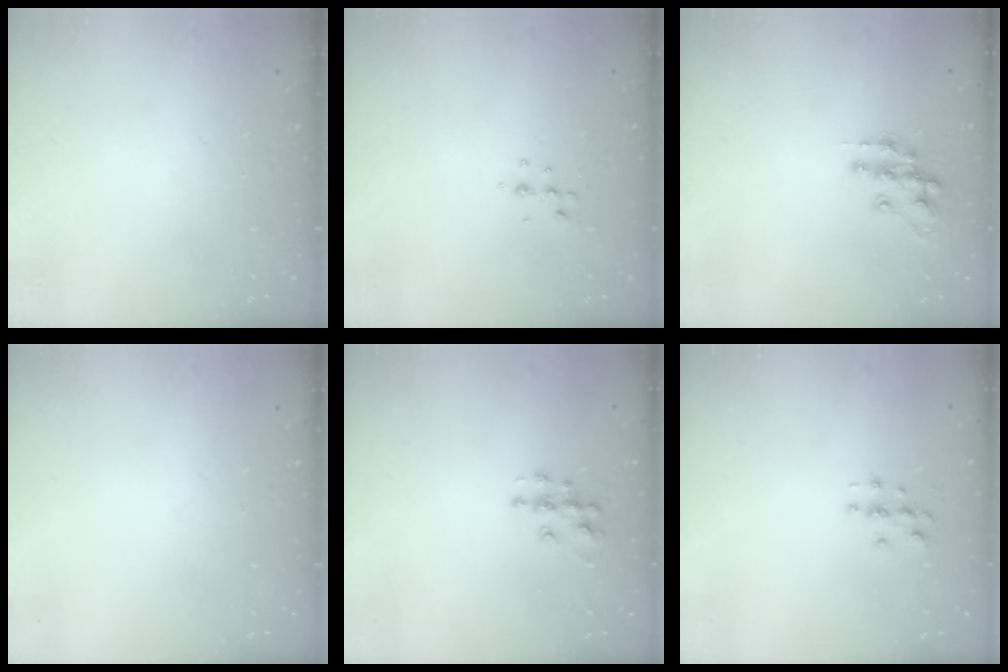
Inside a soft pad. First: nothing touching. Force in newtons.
{"total": 3.8, "press": 3.6, "slide": 1.4}
{"total": 11.5, "press": 11.5, "slide": 0.7}
{"total": 0.0}
{"total": 7.9, "press": 7.9, "slide": 0.3}
{"total": 2.8, "press": 2.8, "slide": 0.3}